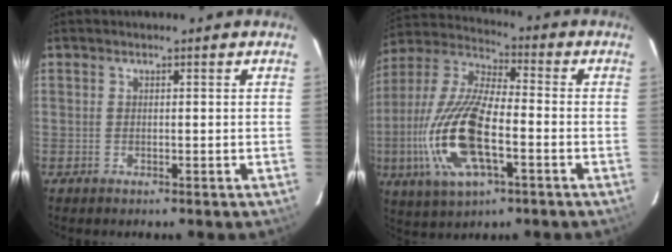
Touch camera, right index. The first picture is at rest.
{"total": 19.1, "force": [-5.3, 7.0, 16.9], "torque": [-0.365, -0.014, -0.103]}